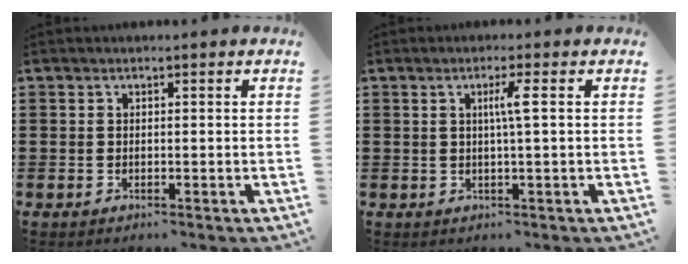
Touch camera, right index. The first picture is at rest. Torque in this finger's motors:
{"motor_torque": [0.44, -0.31, 0.08, 0.03]}